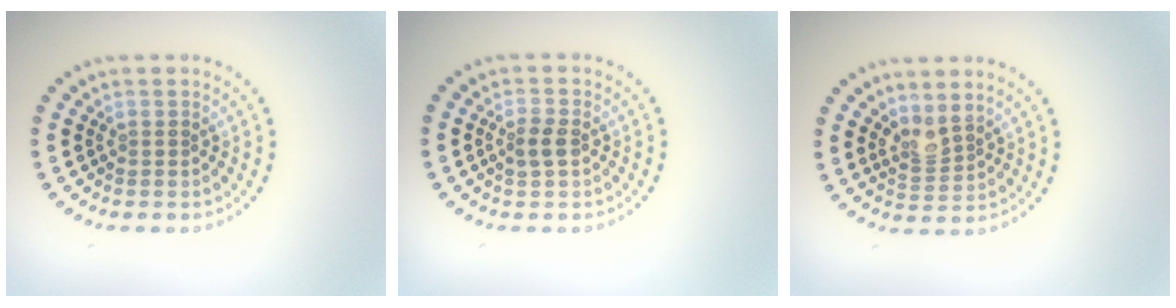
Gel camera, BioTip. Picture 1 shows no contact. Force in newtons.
{"total": 1.7, "press": 1.7, "slide": 0.2}
{"total": 2.1, "press": 1.6, "slide": 1.3}